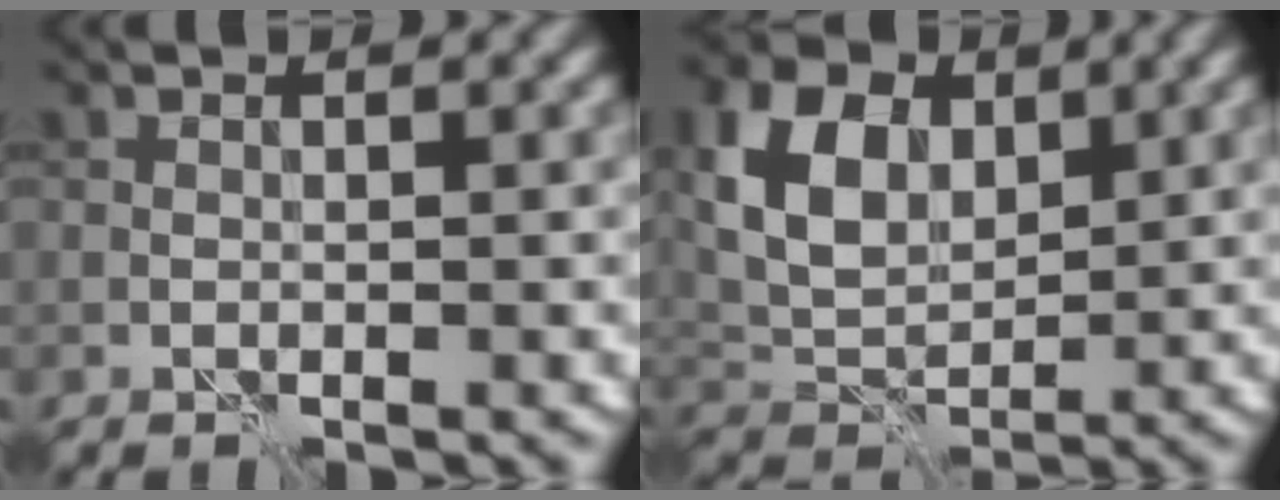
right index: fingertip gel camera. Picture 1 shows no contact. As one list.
[{"total": 6.6, "force": [2.1, 4.6, 4.2], "torque": [-0.090, 0.001, 0.038]}]